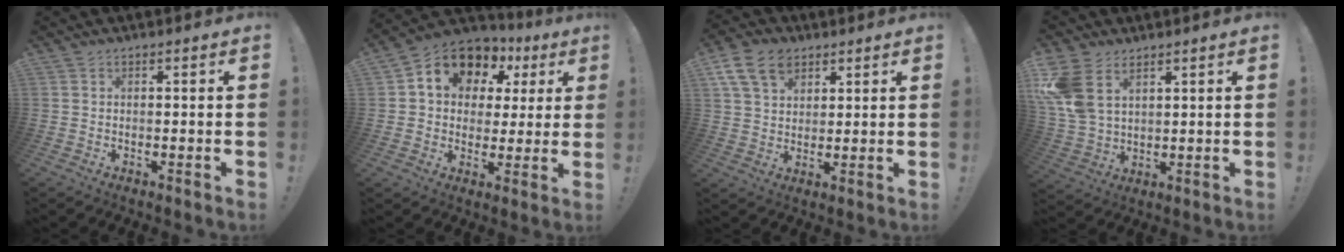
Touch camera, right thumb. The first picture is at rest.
{"total": 12.1, "force": [6.3, 8.6, 5.7], "torque": [-0.099, -0.035, 0.115]}
{"total": 11.8, "force": [6.3, 8.0, 6.0], "torque": [-0.093, -0.022, 0.122]}
{"total": 10.8, "force": [5.2, 7.0, 6.4], "torque": [-0.120, -0.020, 0.107]}